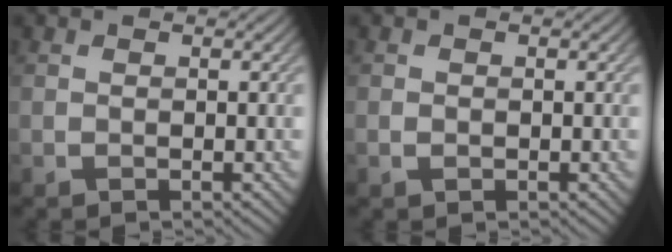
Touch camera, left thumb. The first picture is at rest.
{"total": 0.9, "force": [-0.2, 0.7, 0.5], "torque": [-0.010, -0.006, -0.005]}